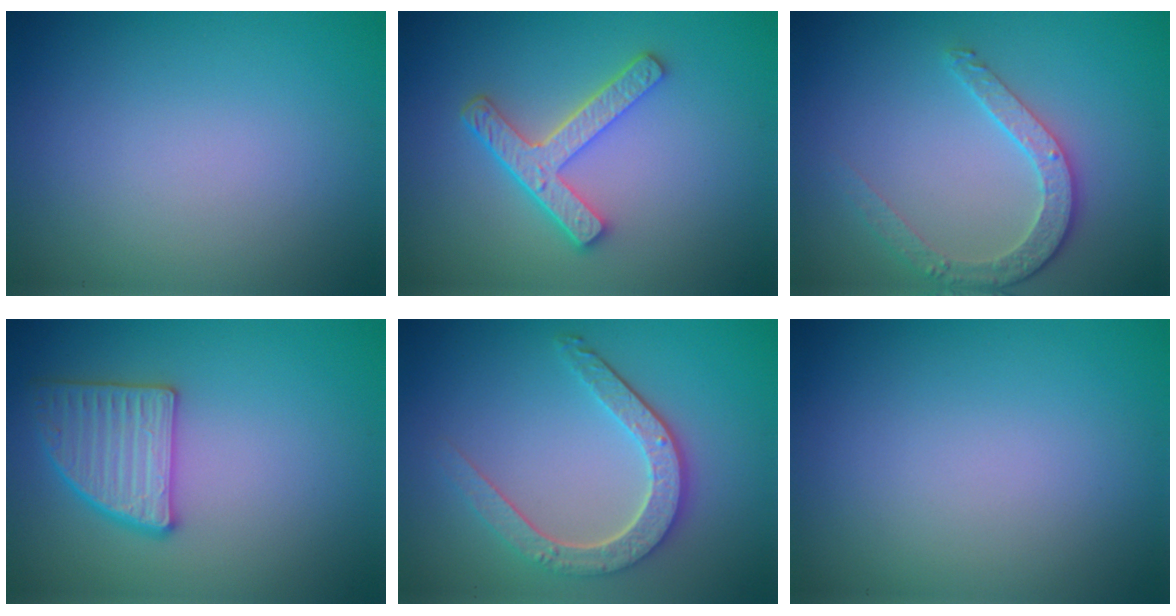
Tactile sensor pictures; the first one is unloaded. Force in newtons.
{"total": 4.3, "press": 3.3, "slide": 2.8}
{"total": 3.1, "press": 2.8, "slide": 1.5}
{"total": 3.5, "press": 3.3, "slide": 1.1}
{"total": 4.5, "press": 3.6, "slide": 2.7}
{"total": 0.0}